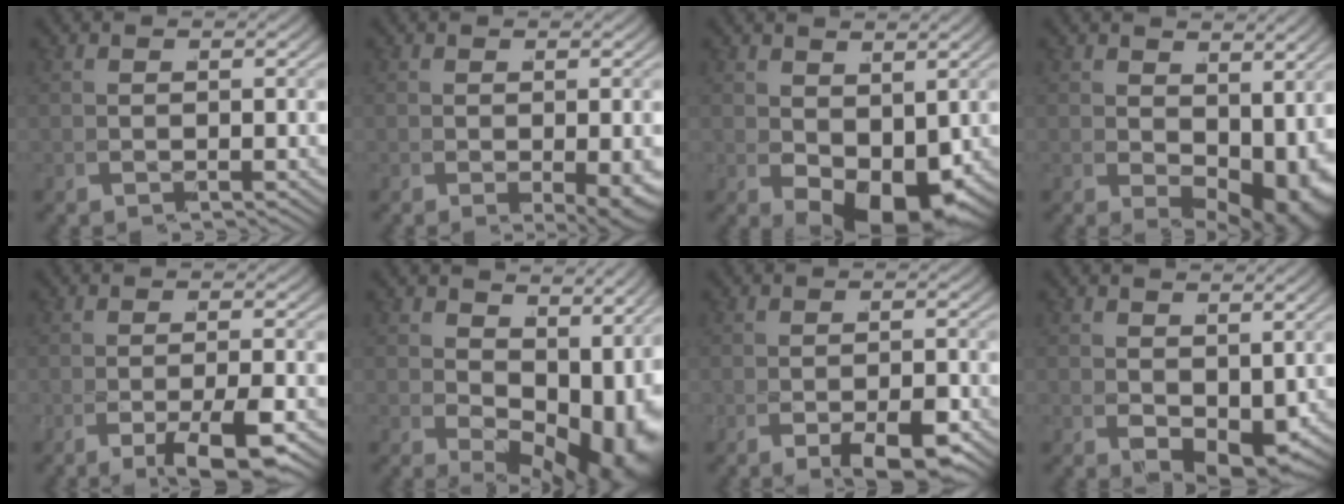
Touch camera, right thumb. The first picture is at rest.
{"total": 2.2, "force": [-0.7, 0.1, 2.0], "torque": [-0.027, -0.008, -0.004]}
{"total": 5.9, "force": [-0.8, 3.3, 4.8], "torque": [-0.089, -0.022, -0.001]}
{"total": 5.4, "force": [0.0, 2.7, 4.7], "torque": [-0.079, -0.020, 0.016]}
{"total": 3.6, "force": [-2.0, -0.5, 3.0], "torque": [-0.057, 0.001, -0.033]}
{"total": 8.3, "force": [-0.5, 4.3, 7.0], "torque": [-0.117, -0.019, 0.012]}
{"total": 3.4, "force": [-1.9, 0.3, 2.8], "torque": [-0.055, -0.008, -0.025]}
{"total": 2.7, "force": [0.0, 1.3, 2.3], "torque": [-0.048, -0.016, 0.011]}